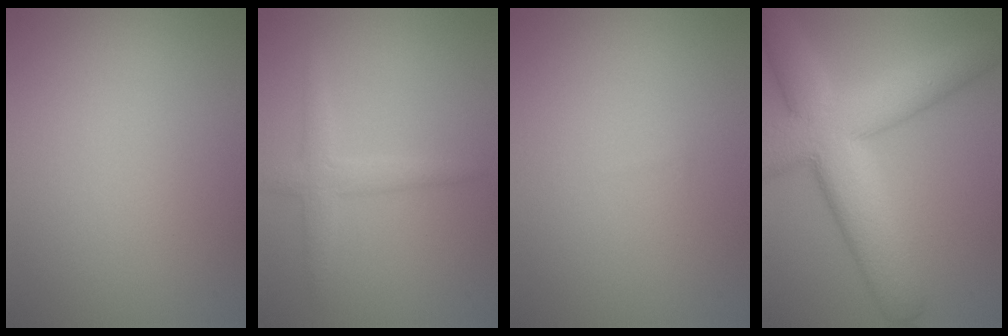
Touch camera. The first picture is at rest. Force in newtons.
{"total": 2.4, "press": 2.4, "slide": 0.0}
{"total": 0.0}
{"total": 10.3, "press": 10.3, "slide": 0.5}